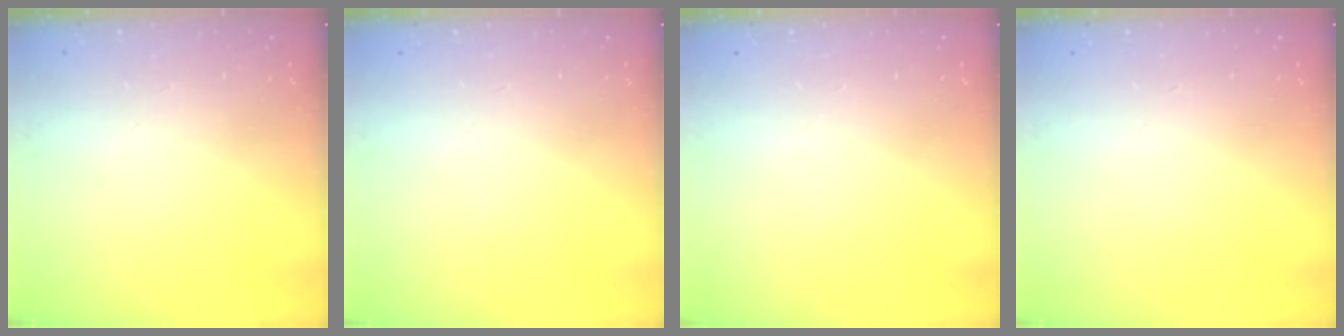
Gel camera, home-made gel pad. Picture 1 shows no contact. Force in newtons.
{"total": 0.0}
{"total": 0.0}
{"total": 0.0}